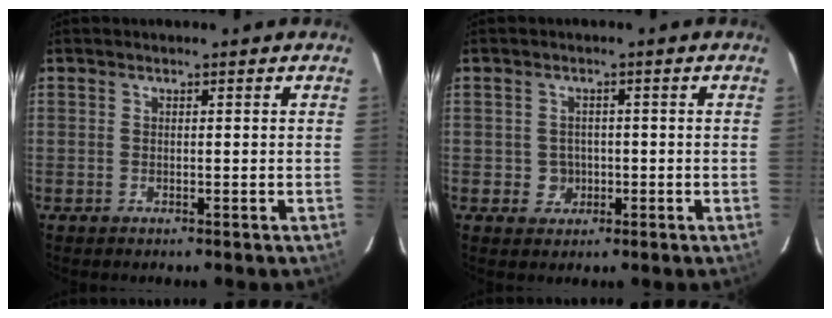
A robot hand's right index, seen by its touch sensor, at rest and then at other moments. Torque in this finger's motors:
{"motor_torque": [0.25, -0.14, -0.01, 0.00]}